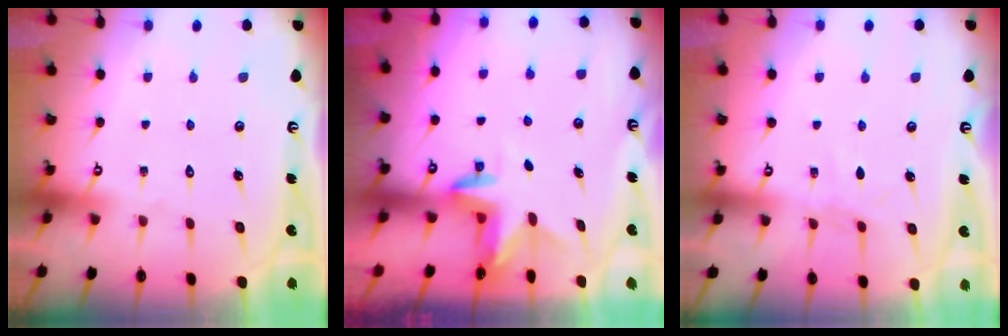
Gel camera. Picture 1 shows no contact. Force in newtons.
{"total": 3.4, "press": 3.4, "slide": 0.4}
{"total": 4.7, "press": 4.7, "slide": 0.6}